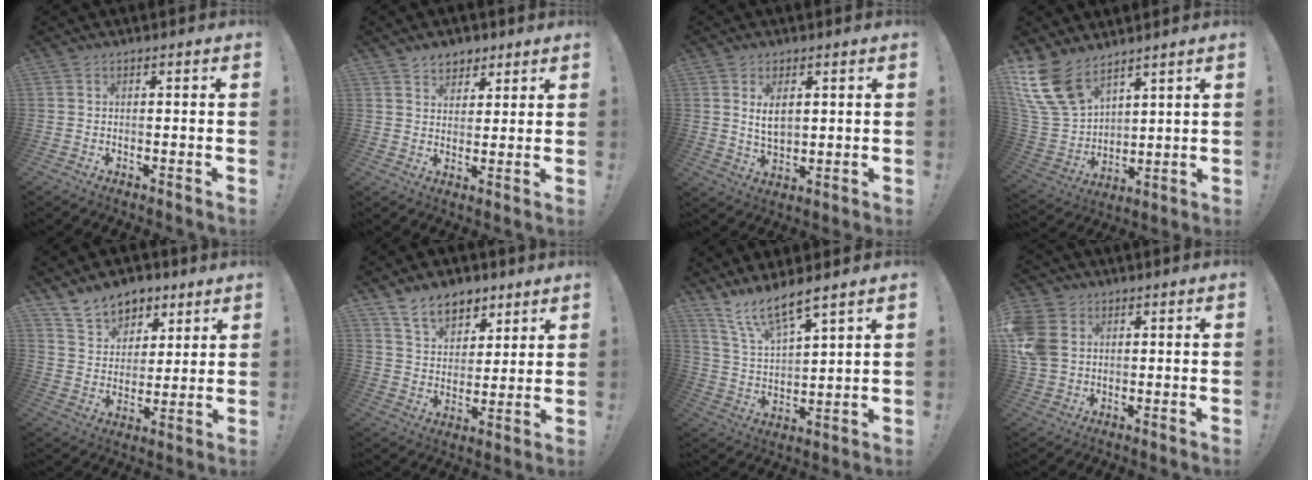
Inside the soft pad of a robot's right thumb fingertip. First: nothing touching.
{"total": 5.6, "force": [4.0, 3.9, 0.4], "torque": [0.009, -0.032, 0.073]}
{"total": 6.0, "force": [2.2, 3.2, 4.5], "torque": [-0.069, -0.008, 0.037]}
{"total": 15.4, "force": [10.8, 8.2, 7.2], "torque": [-0.161, -0.065, 0.211]}
{"total": 11.4, "force": [8.2, 7.4, 2.8], "torque": [-0.042, -0.059, 0.159]}
{"total": 11.2, "force": [7.9, 7.0, 4.1], "torque": [-0.060, -0.049, 0.151]}
{"total": 10.2, "force": [9.0, 1.5, 4.7], "torque": [-0.102, -0.061, 0.165]}
{"total": 10.5, "force": [2.1, 8.4, 6.0], "torque": [-0.125, 0.000, 0.046]}